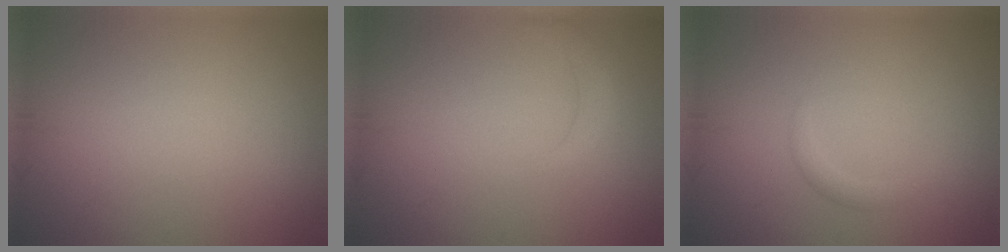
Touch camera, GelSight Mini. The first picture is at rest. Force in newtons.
{"total": 1.4, "press": 1.4, "slide": 0.2}
{"total": 1.0, "press": 1.0, "slide": 0.1}